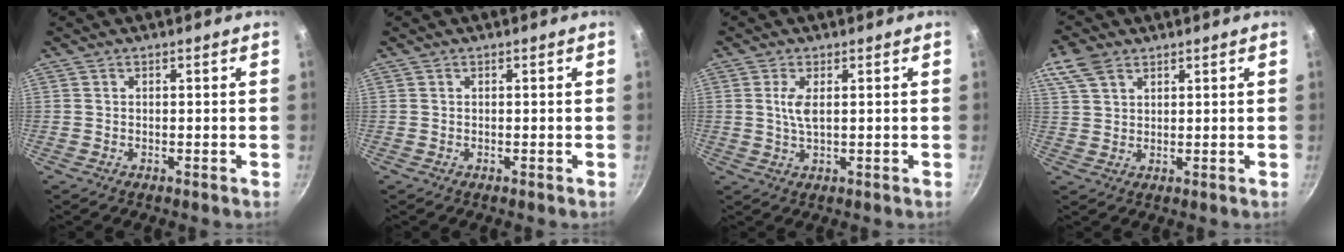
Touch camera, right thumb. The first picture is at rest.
{"total": 0.0}
{"total": 3.3, "force": [0.7, 1.0, 3.1], "torque": [-0.068, -0.002, 0.014]}
{"total": 6.1, "force": [3.6, 3.7, 3.3], "torque": [-0.062, 0.003, 0.070]}